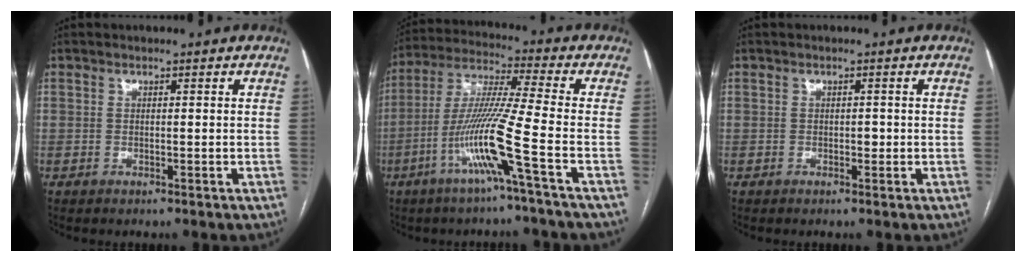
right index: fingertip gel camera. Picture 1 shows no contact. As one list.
[{"total": 12.4, "force": [-5.0, -2.0, 11.2], "torque": [-0.222, -0.007, -0.103]}, {"total": 1.0, "force": [-0.2, 0.6, 0.7], "torque": [-0.008, 0.002, -0.002]}]